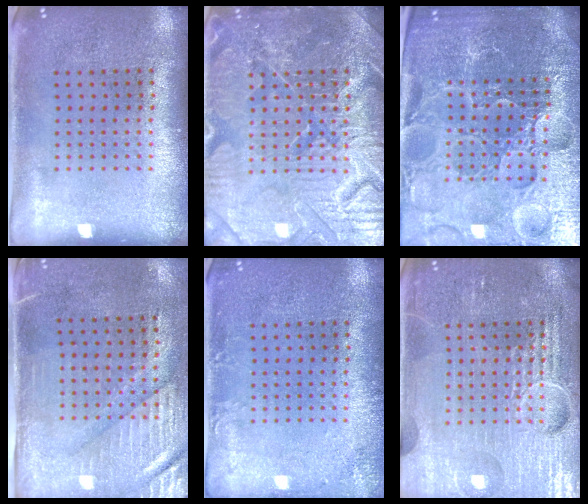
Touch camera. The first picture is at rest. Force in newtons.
{"total": 5.6, "press": 5.6, "slide": 0.6}
{"total": 6.0, "press": 5.4, "slide": 2.7}
{"total": 3.1, "press": 2.6, "slide": 1.6}
{"total": 1.7, "press": 1.7, "slide": 0.3}
{"total": 7.2, "press": 7.2, "slide": 0.8}